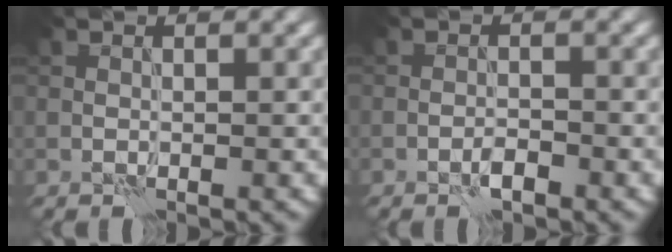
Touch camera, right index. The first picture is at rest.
{"total": 1.2, "force": [-0.9, 0.2, 0.8], "torque": [-0.015, 0.004, -0.018]}